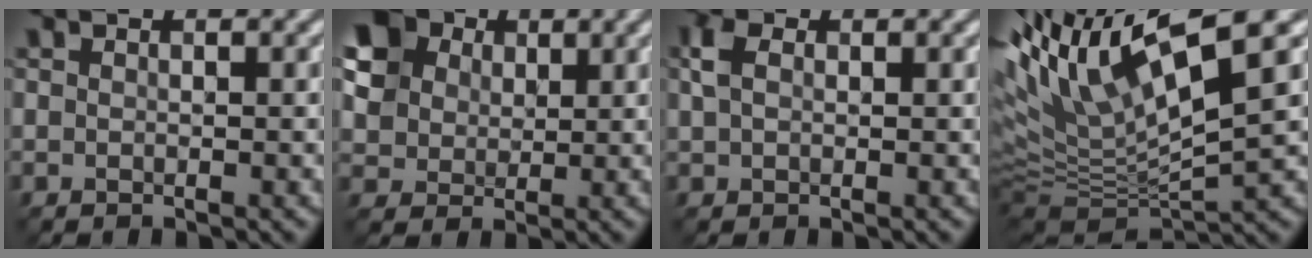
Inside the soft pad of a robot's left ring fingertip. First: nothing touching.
{"total": 9.5, "force": [4.2, 7.6, 4.0], "torque": [-0.118, 0.025, 0.072]}
{"total": 2.2, "force": [0.8, 1.5, 1.4], "torque": [-0.034, 0.006, 0.013]}
{"total": 13.3, "force": [5.2, 3.8, 11.6], "torque": [-0.223, 0.021, 0.098]}